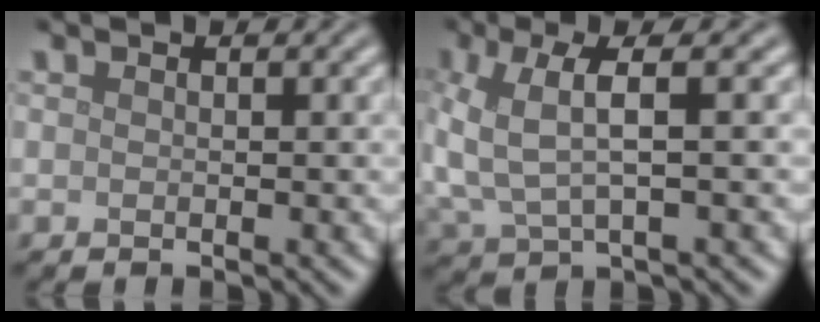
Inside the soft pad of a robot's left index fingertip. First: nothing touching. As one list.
[{"total": 5.1, "force": [0.6, 1.9, 4.7], "torque": [-0.122, 0.001, 0.014]}]